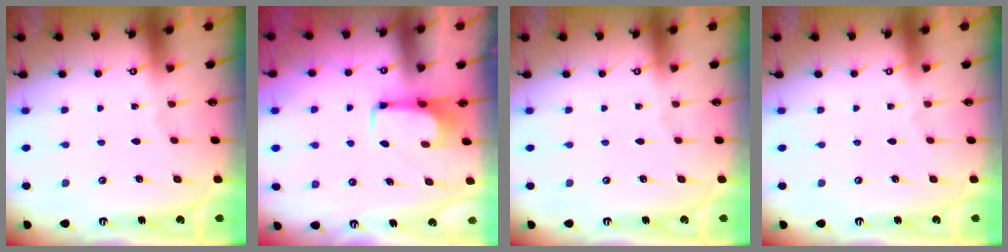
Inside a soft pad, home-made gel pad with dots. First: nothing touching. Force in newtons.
{"total": 1.6, "press": 1.5, "slide": 0.5}
{"total": 0.0}
{"total": 0.0}